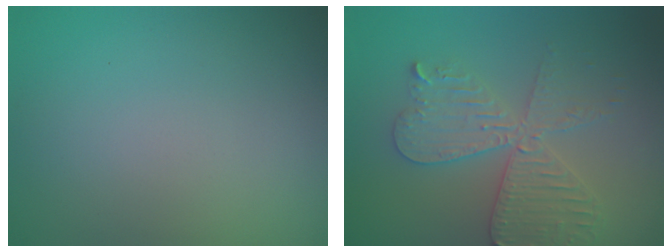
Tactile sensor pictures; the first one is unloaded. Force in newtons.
{"total": 4.5, "press": 4.4, "slide": 0.8}